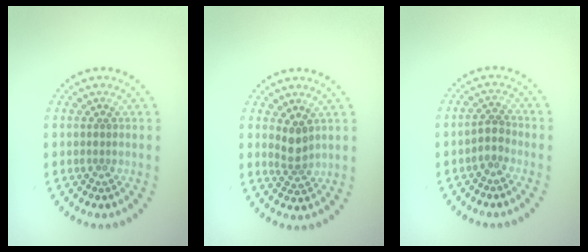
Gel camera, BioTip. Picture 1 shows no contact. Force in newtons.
{"total": 2.0, "press": 1.7, "slide": 1.2}
{"total": 1.7, "press": 1.4, "slide": 1.0}